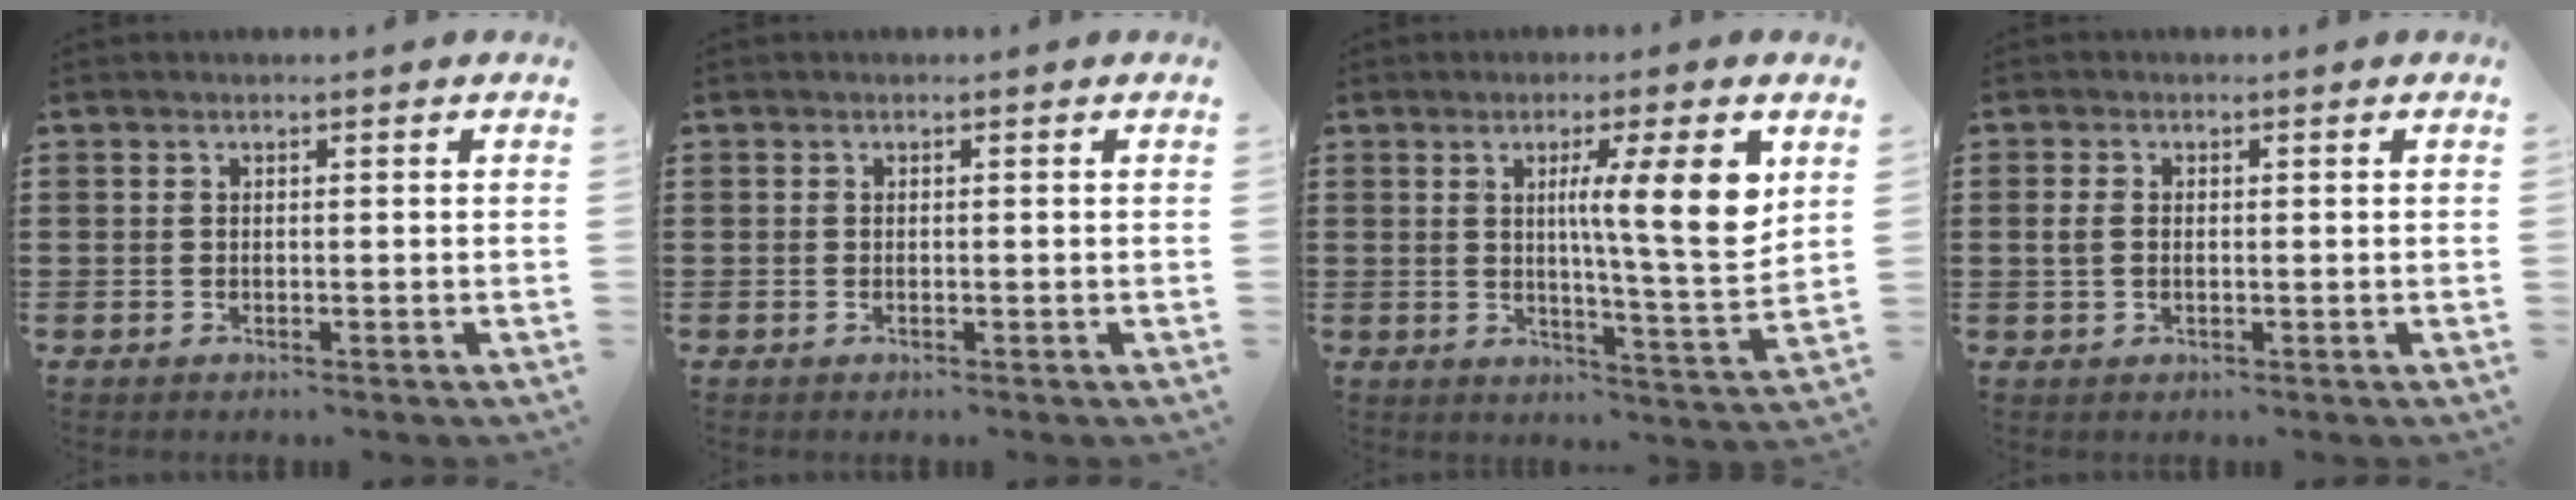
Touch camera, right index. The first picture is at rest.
{"total": 0.0}
{"total": 11.1, "force": [3.7, 0.7, 10.5], "torque": [-0.163, -0.015, 0.047]}
{"total": 1.9, "force": [0.0, 1.1, 1.6], "torque": [-0.049, -0.003, -0.005]}